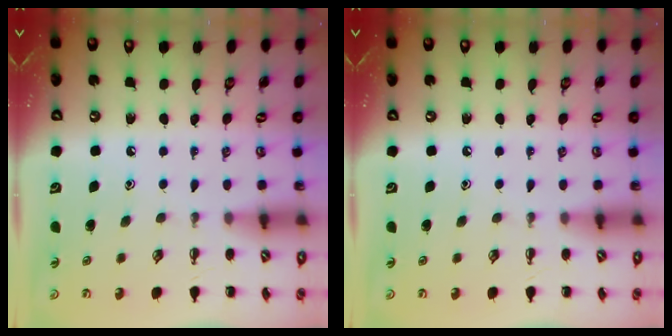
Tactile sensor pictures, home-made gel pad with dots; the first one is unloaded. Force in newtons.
{"total": 0.0}